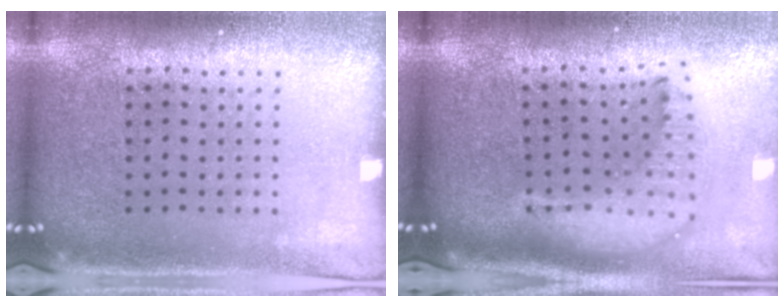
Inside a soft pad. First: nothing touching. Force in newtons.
{"total": 2.1, "press": 1.6, "slide": 1.3}